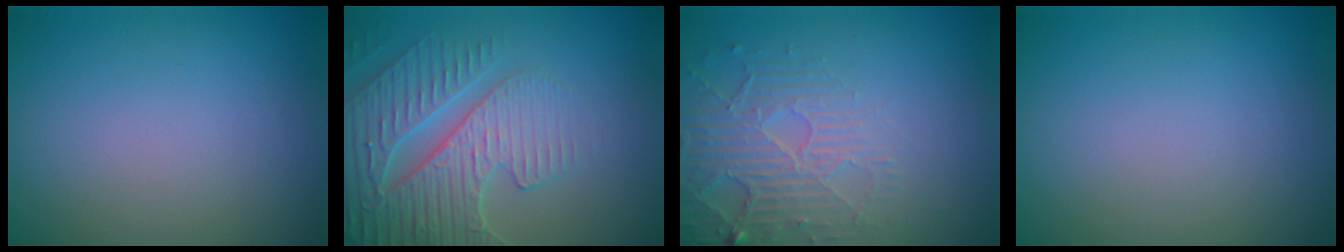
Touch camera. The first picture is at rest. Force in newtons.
{"total": 5.3, "press": 5.1, "slide": 1.4}
{"total": 5.2, "press": 3.3, "slide": 4.1}
{"total": 0.0}